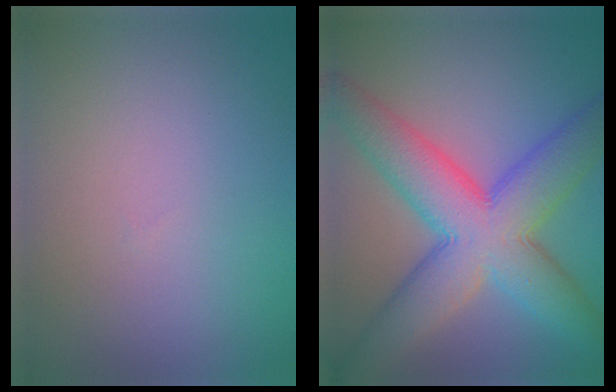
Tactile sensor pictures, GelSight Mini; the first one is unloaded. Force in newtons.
{"total": 10.7, "press": 10.7, "slide": 0.4}